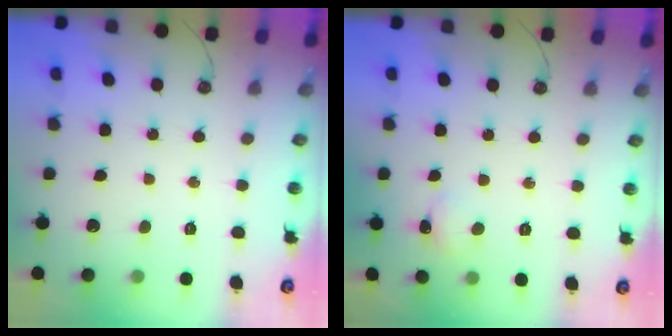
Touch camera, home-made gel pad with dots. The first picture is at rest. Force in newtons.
{"total": 3.4, "press": 2.9, "slide": 1.7}